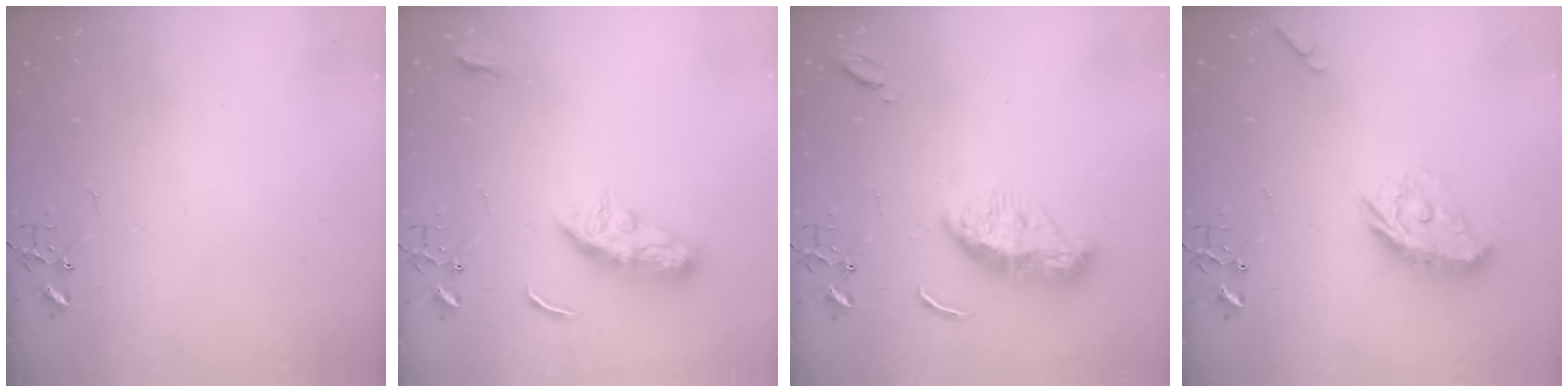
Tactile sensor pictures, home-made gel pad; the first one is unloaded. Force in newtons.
{"total": 8.7, "press": 8.7, "slide": 0.4}
{"total": 11.1, "press": 11.0, "slide": 1.0}
{"total": 13.5, "press": 13.4, "slide": 0.7}